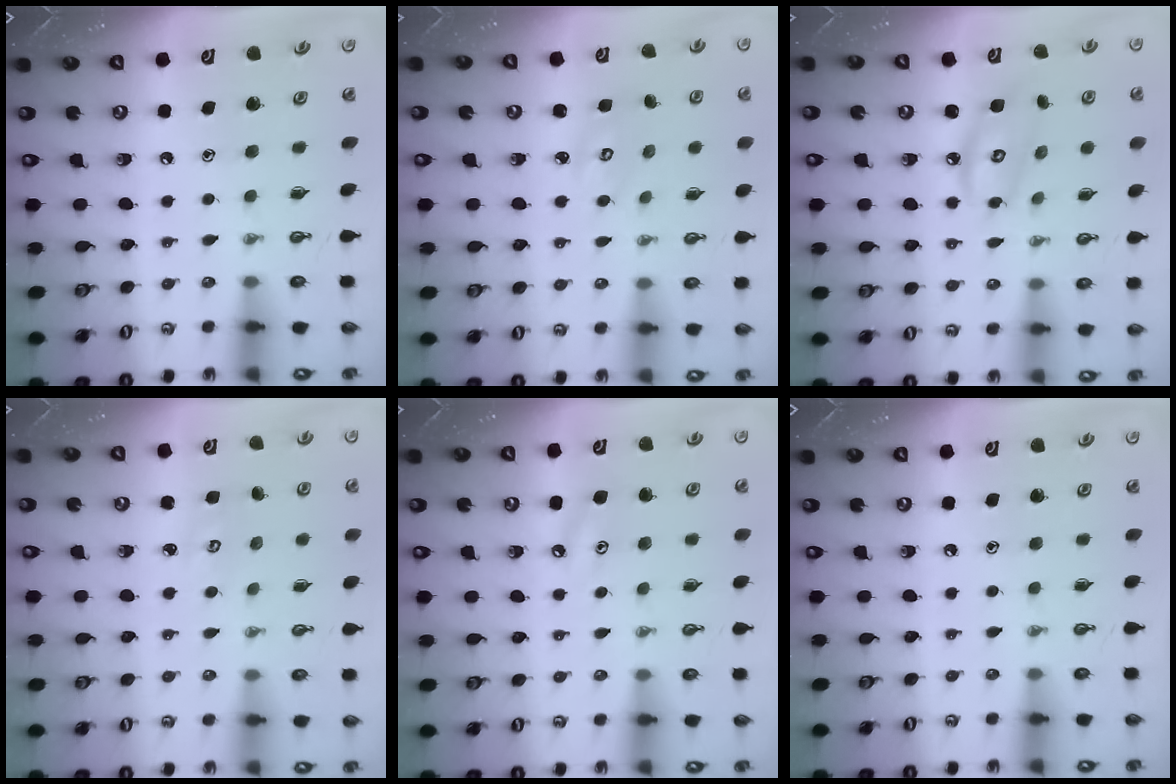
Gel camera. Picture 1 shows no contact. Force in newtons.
{"total": 2.7, "press": 2.7, "slide": 0.0}
{"total": 7.2, "press": 7.1, "slide": 0.5}
{"total": 2.3, "press": 2.3, "slide": 0.2}
{"total": 4.4, "press": 4.4, "slide": 0.7}
{"total": 0.0}